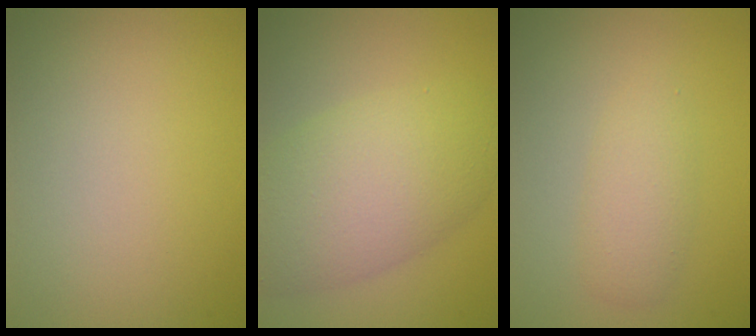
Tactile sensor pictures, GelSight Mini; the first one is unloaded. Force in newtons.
{"total": 7.7, "press": 7.7, "slide": 0.3}
{"total": 2.3, "press": 2.3, "slide": 0.1}